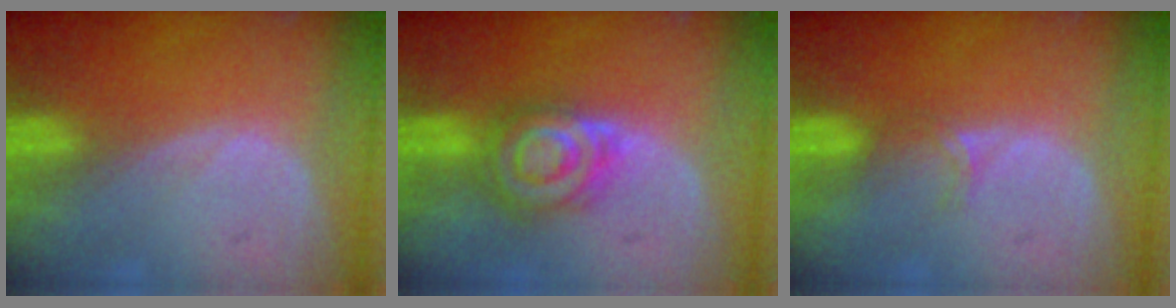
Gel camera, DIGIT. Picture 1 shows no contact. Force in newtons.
{"total": 6.9, "press": 6.5, "slide": 2.5}
{"total": 1.9, "press": 1.5, "slide": 1.2}